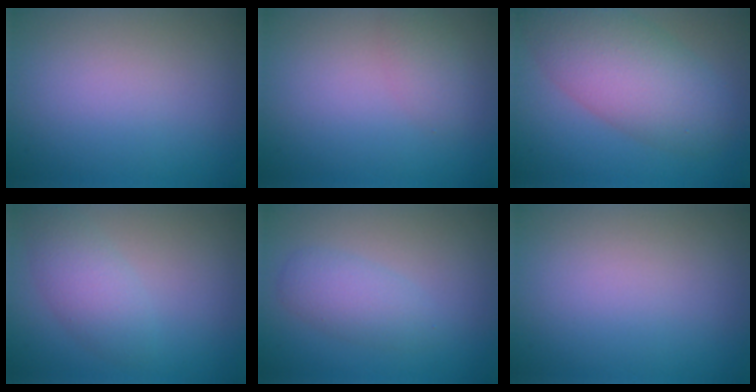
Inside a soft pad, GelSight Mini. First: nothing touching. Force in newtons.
{"total": 1.5, "press": 1.5, "slide": 0.0}
{"total": 7.7, "press": 7.7, "slide": 0.3}
{"total": 2.9, "press": 2.9, "slide": 0.2}
{"total": 2.5, "press": 2.5, "slide": 0.0}
{"total": 0.0}